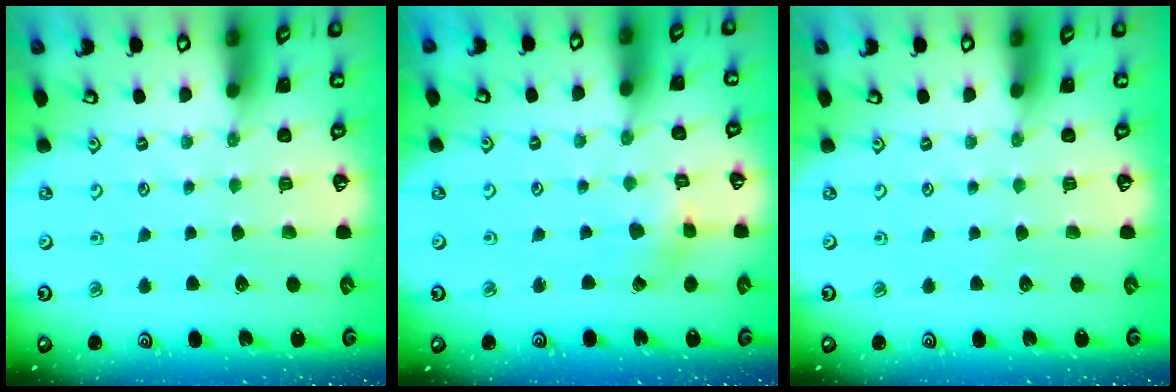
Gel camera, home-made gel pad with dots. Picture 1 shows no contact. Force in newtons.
{"total": 2.7, "press": 2.7, "slide": 0.2}
{"total": 0.0}